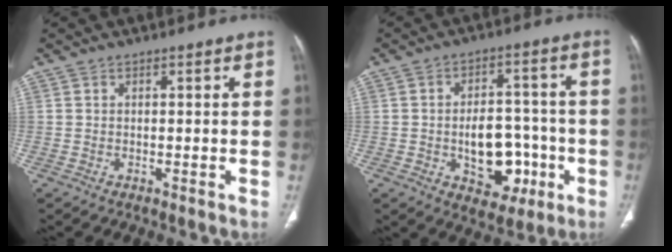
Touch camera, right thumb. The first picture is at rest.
{"total": 12.2, "force": [-3.1, 8.0, 8.7], "torque": [-0.087, 0.032, -0.033]}